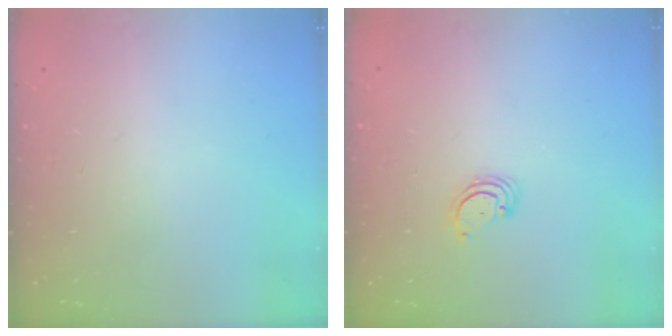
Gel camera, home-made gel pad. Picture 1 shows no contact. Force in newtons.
{"total": 2.3, "press": 2.3, "slide": 0.2}